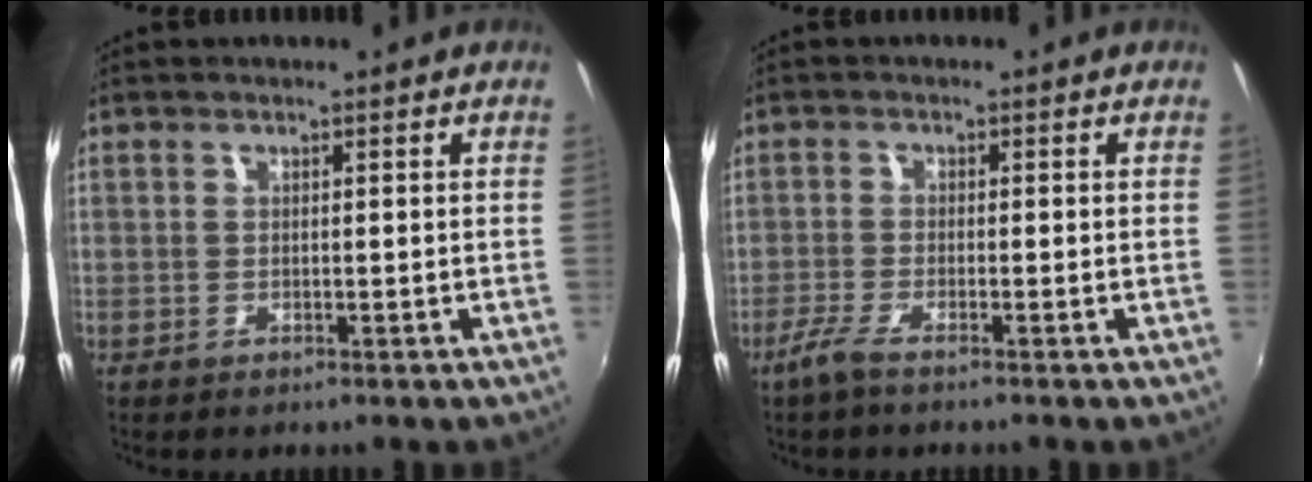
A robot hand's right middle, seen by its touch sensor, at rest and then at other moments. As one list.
[{"total": 3.0, "force": [-2.3, 0.1, 1.9], "torque": [-0.055, -0.007, -0.049]}]